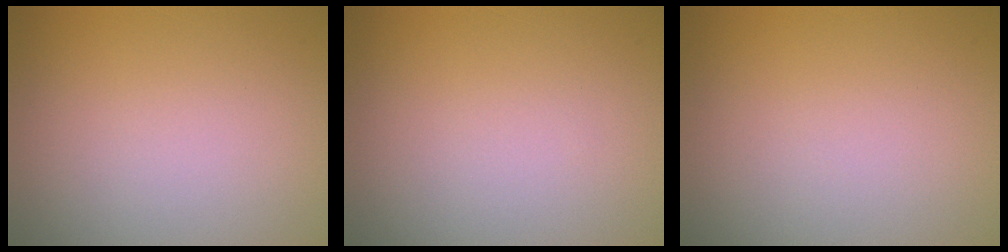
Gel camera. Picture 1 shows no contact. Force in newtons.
{"total": 0.0}
{"total": 0.0}